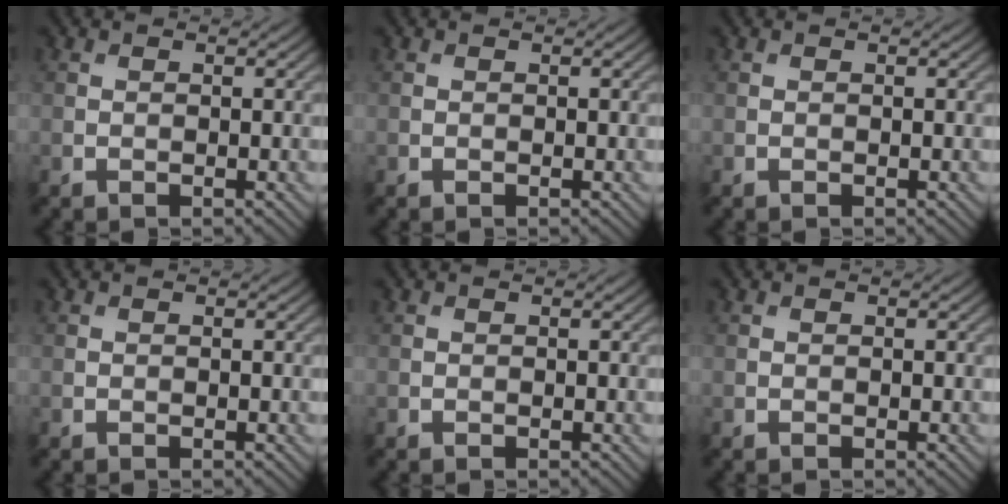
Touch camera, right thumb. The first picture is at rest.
{"total": 0.0}
{"total": 0.0}
{"total": 0.0}
{"total": 0.0}
{"total": 0.0}